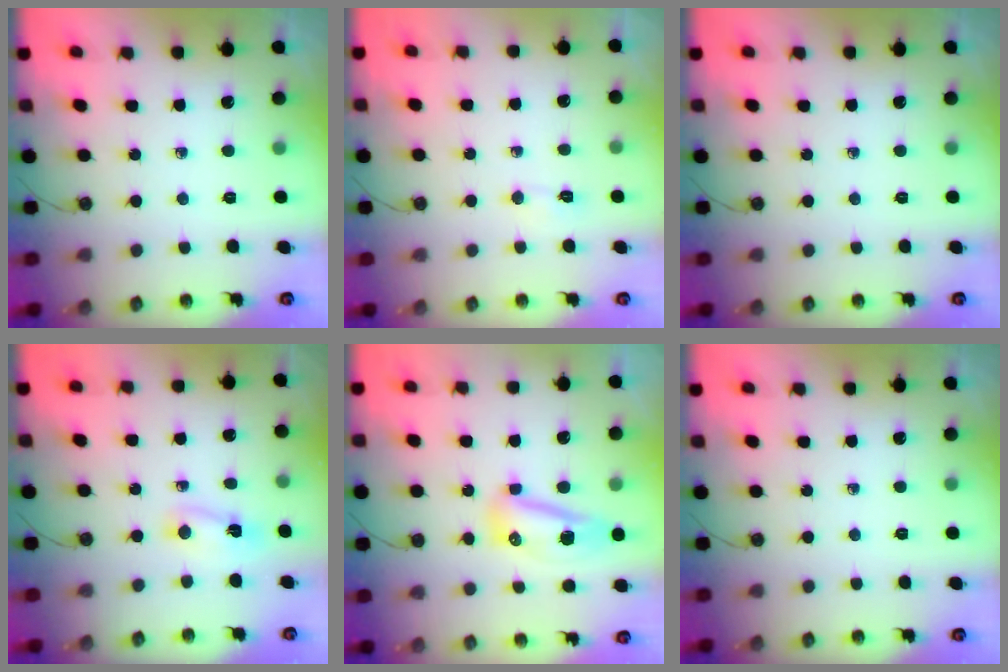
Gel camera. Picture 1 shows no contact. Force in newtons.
{"total": 3.0, "press": 3.0, "slide": 0.5}
{"total": 0.0}
{"total": 2.6, "press": 2.6, "slide": 0.6}
{"total": 17.5, "press": 12.1, "slide": 12.6}
{"total": 0.0}